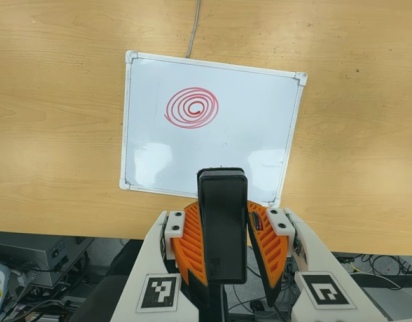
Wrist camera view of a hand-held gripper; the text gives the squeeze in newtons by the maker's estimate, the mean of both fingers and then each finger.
{"total": 8.3, "left": 6.2, "right": 10.5}